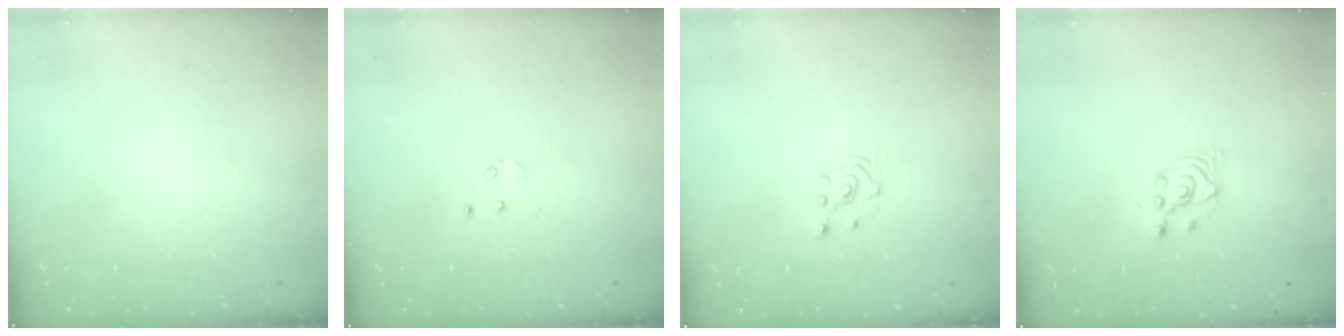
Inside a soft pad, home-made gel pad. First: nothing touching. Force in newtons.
{"total": 3.1, "press": 3.1, "slide": 0.6}
{"total": 2.0, "press": 2.0, "slide": 0.3}
{"total": 2.6, "press": 2.6, "slide": 0.1}